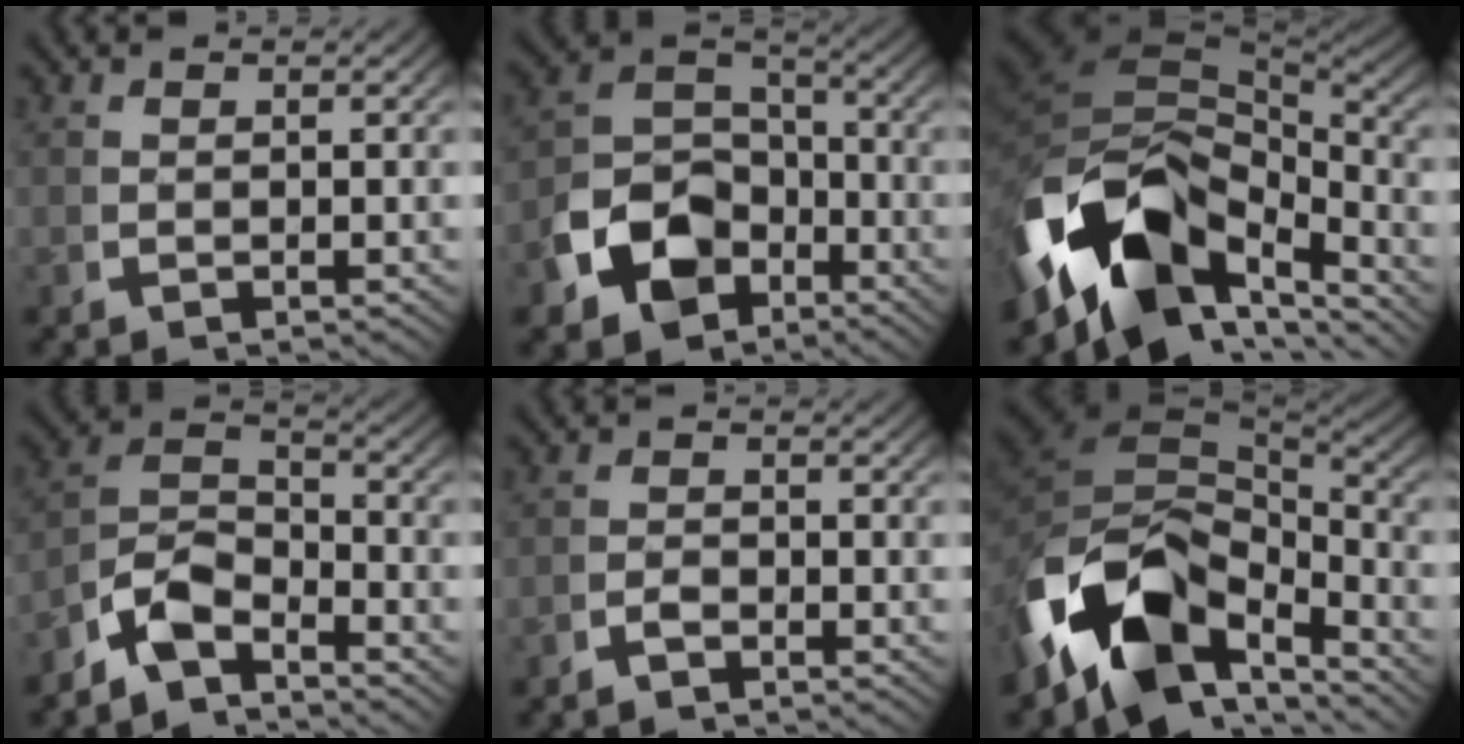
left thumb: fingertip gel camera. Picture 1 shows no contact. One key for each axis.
{"total": 10.2, "fx": -3.7, "fy": 7.7, "fz": 5.6, "tx": -0.101, "ty": -0.027, "tz": -0.058}
{"total": 18.2, "fx": -2.7, "fy": 12.0, "fz": 13.5, "tx": -0.263, "ty": -0.037, "tz": -0.028}
{"total": 6.7, "fx": -2.5, "fy": 4.5, "fz": 4.2, "tx": -0.075, "ty": -0.017, "tz": -0.053}
{"total": 1.2, "fx": -1.0, "fy": 0.5, "fz": 0.4, "tx": -0.008, "ty": -0.002, "tz": -0.022}
{"total": 16.2, "fx": -1.9, "fy": 10.8, "fz": 12.0, "tx": -0.236, "ty": -0.033, "tz": -0.019}